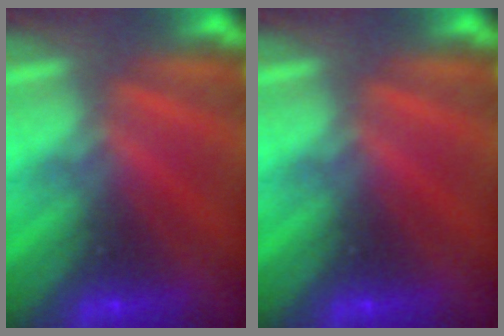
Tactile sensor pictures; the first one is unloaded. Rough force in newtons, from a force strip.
{"total": 0.0}